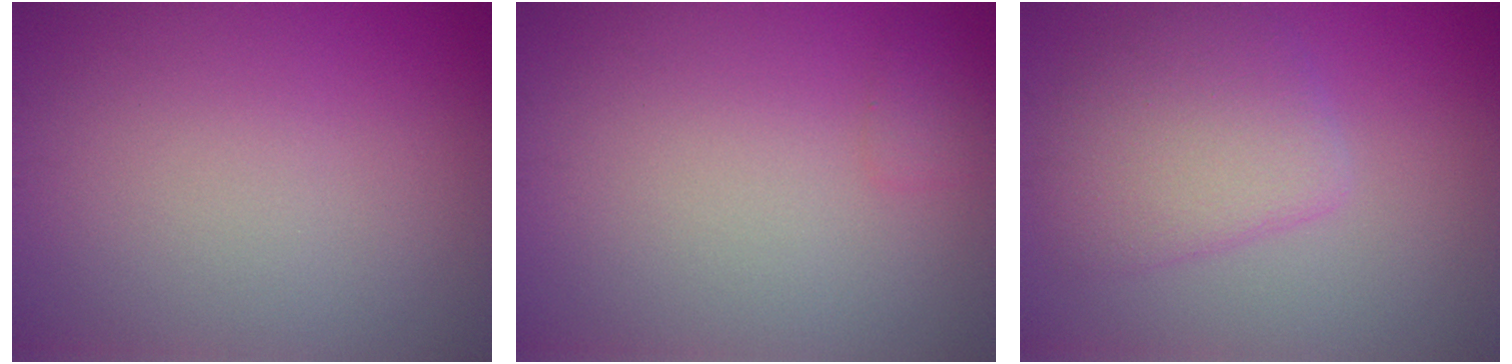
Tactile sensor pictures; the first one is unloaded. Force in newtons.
{"total": 0.7, "press": 0.7, "slide": 0.0}
{"total": 4.4, "press": 4.4, "slide": 0.2}